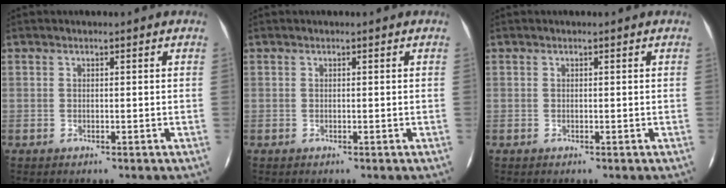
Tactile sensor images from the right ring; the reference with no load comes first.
{"total": 0.0}
{"total": 0.0}